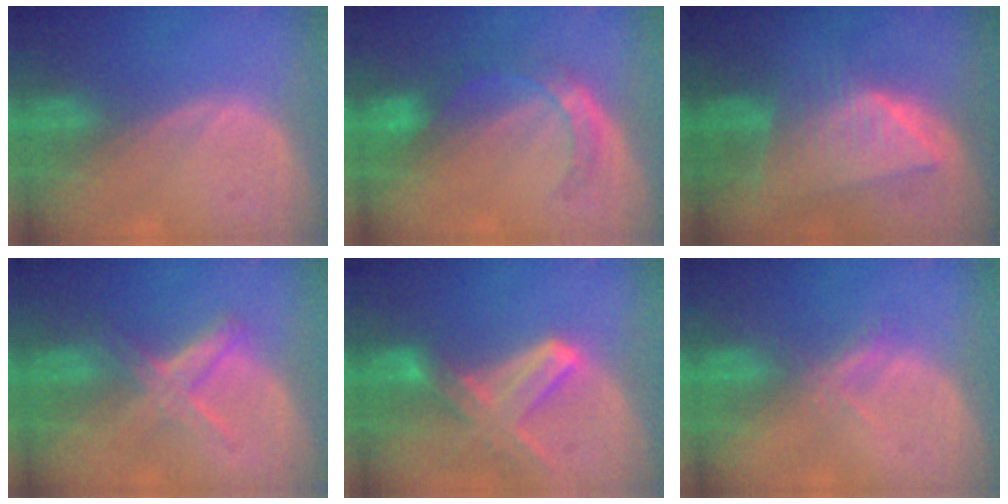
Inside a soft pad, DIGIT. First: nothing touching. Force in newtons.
{"total": 5.6, "press": 5.2, "slide": 2.1}
{"total": 8.4, "press": 7.6, "slide": 3.7}
{"total": 5.7, "press": 5.5, "slide": 1.8}
{"total": 7.7, "press": 6.9, "slide": 3.6}
{"total": 2.3, "press": 2.1, "slide": 0.9}